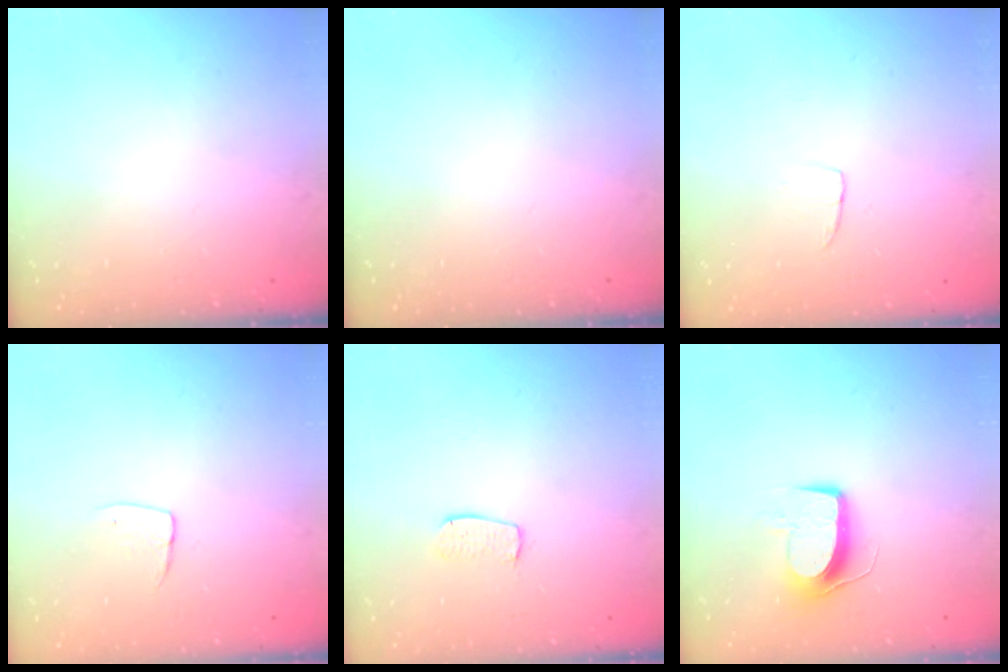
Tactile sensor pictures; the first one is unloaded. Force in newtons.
{"total": 0.0}
{"total": 3.2, "press": 3.2, "slide": 0.2}
{"total": 5.0, "press": 5.0, "slide": 0.3}
{"total": 5.5, "press": 5.5, "slide": 0.3}
{"total": 10.1, "press": 10.1, "slide": 0.1}